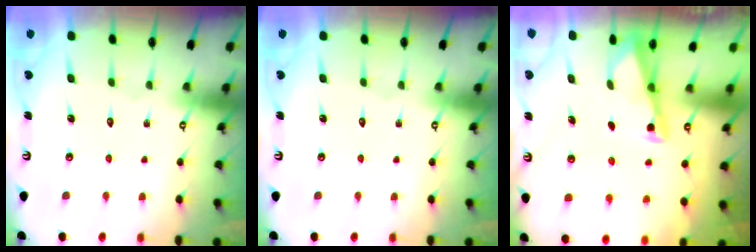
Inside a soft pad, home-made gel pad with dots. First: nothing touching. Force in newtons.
{"total": 0.0}
{"total": 2.7, "press": 2.7, "slide": 0.2}